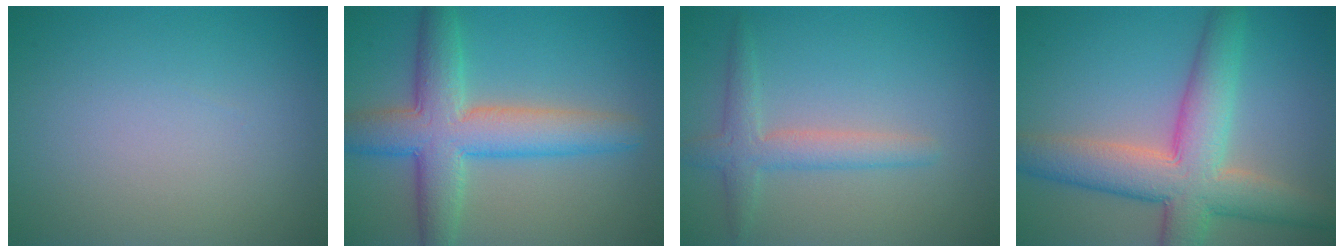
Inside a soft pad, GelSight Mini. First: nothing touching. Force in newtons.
{"total": 7.6, "press": 7.6, "slide": 0.2}
{"total": 2.8, "press": 2.8, "slide": 0.1}
{"total": 8.5, "press": 8.5, "slide": 0.5}